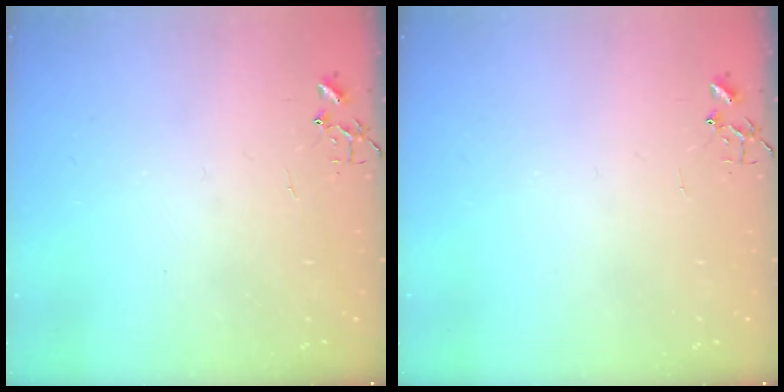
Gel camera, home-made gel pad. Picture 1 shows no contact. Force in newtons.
{"total": 0.0}